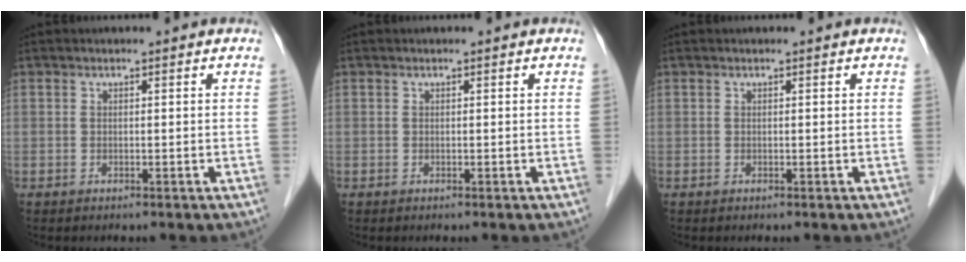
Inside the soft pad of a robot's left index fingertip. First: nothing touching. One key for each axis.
{"total": 0.0}
{"total": 0.0}